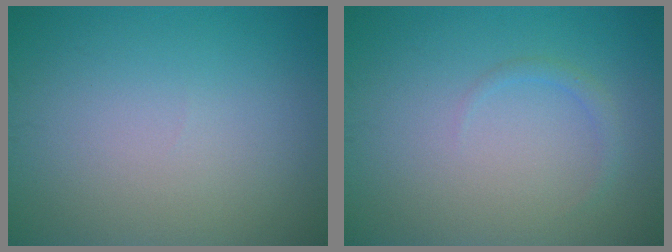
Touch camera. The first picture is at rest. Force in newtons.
{"total": 1.0, "press": 1.0, "slide": 0.1}